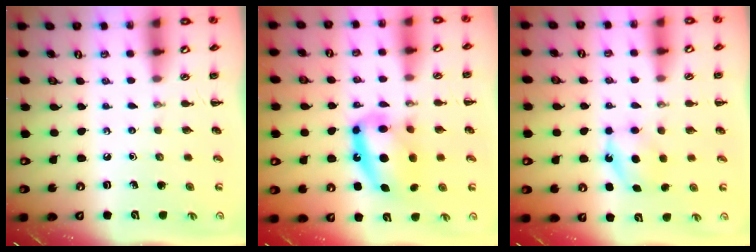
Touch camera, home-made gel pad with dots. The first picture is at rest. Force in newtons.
{"total": 13.1, "press": 12.7, "slide": 3.2}
{"total": 5.9, "press": 5.7, "slide": 1.4}